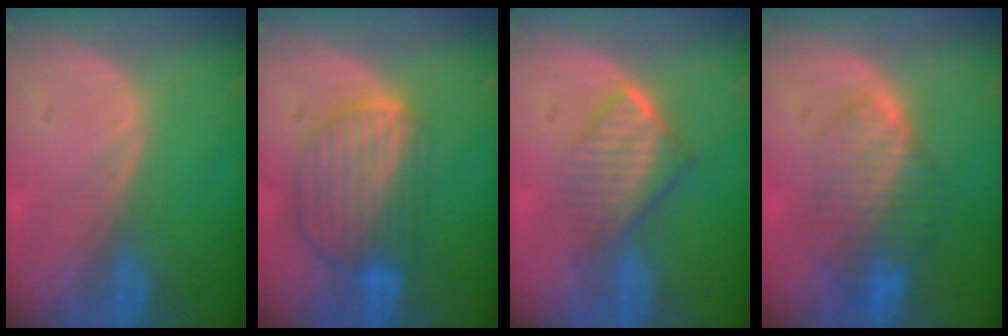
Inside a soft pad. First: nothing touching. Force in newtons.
{"total": 8.8, "press": 7.7, "slide": 4.3}
{"total": 6.6, "press": 5.9, "slide": 3.0}
{"total": 8.4, "press": 7.2, "slide": 4.2}